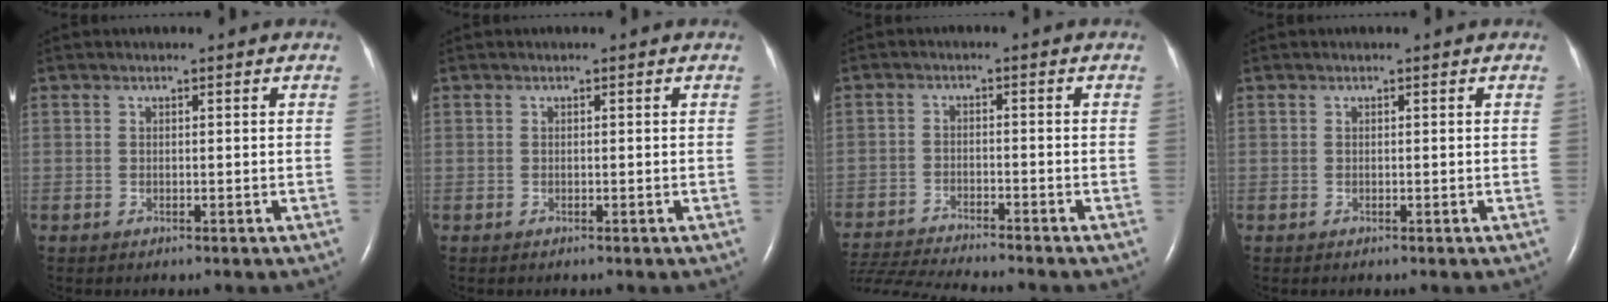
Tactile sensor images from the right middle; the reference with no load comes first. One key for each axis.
{"total": 0.0}
{"total": 12.9, "fx": -12.1, "fy": 0.1, "fz": 4.5, "tx": -0.080, "ty": -0.014, "tz": -0.197}
{"total": 0.0}